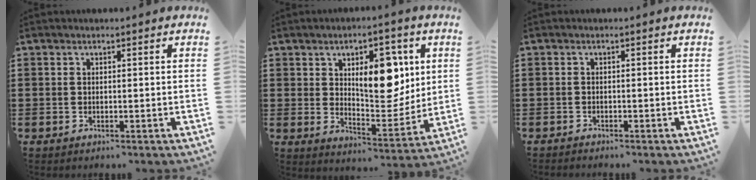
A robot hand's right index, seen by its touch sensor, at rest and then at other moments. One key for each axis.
{"total": 10.6, "fx": 3.6, "fy": 5.6, "fz": 8.3, "tx": -0.115, "ty": -0.006, "tz": 0.055}
{"total": 0.8, "fx": -0.8, "fy": 0.0, "fz": 0.0, "tx": -0.002, "ty": 0.001, "tz": -0.017}